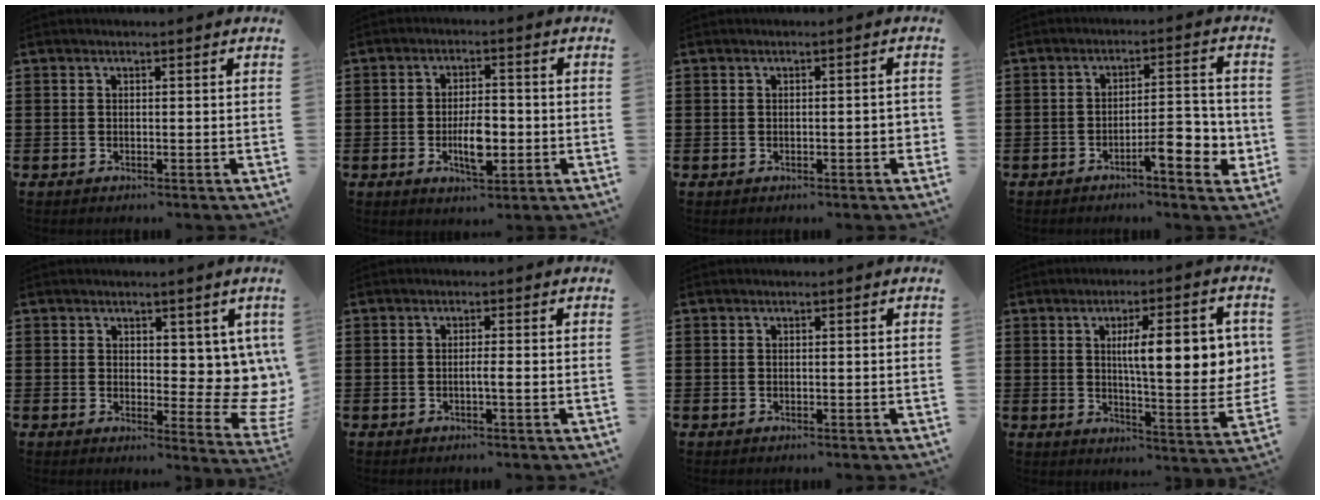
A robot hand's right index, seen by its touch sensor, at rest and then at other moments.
{"total": 5.8, "force": [-1.3, 2.4, 5.1], "torque": [-0.108, 0.000, -0.029]}
{"total": 1.6, "force": [-0.4, 0.4, 1.5], "torque": [-0.025, -0.001, -0.006]}
{"total": 6.6, "force": [-3.2, 1.7, 5.5], "torque": [-0.071, -0.003, -0.056]}
{"total": 5.6, "force": [2.6, 3.8, 3.2], "torque": [-0.043, -0.017, 0.047]}
{"total": 1.5, "force": [-0.5, -0.3, 1.4], "torque": [-0.023, -0.005, -0.011]}
{"total": 0.0}
{"total": 11.4, "force": [2.4, 2.8, 10.8], "torque": [-0.169, -0.001, 0.032]}